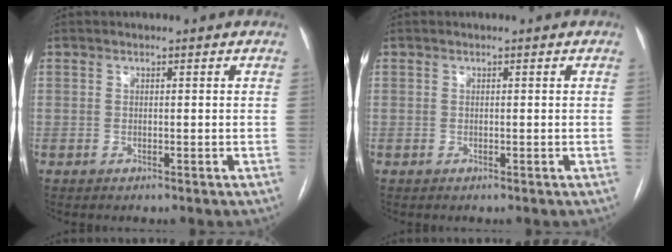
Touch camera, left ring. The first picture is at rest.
{"total": 0.0}